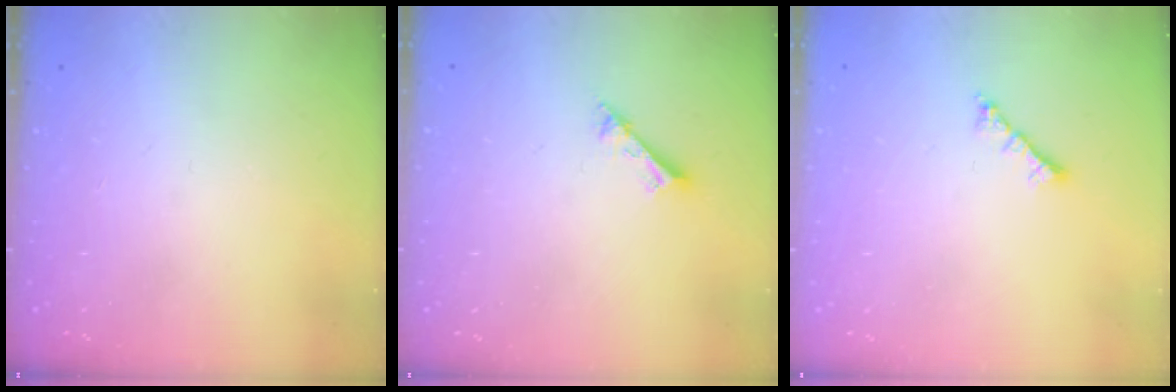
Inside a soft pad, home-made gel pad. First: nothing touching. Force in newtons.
{"total": 2.5, "press": 2.5, "slide": 0.1}
{"total": 1.8, "press": 1.7, "slide": 0.6}